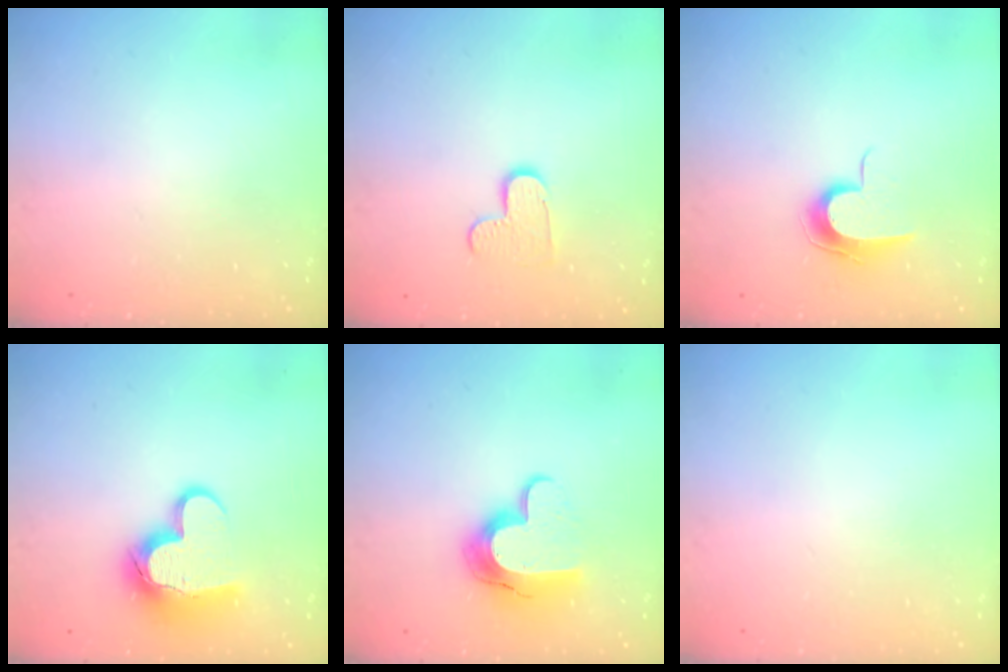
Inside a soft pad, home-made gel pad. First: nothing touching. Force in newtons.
{"total": 6.8, "press": 6.8, "slide": 0.2}
{"total": 8.9, "press": 8.9, "slide": 0.9}
{"total": 14.3, "press": 14.3, "slide": 1.1}
{"total": 13.0, "press": 13.0, "slide": 1.0}
{"total": 0.0}